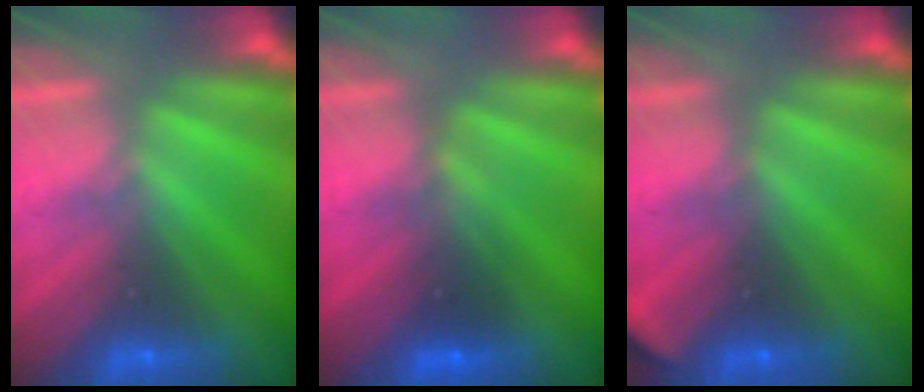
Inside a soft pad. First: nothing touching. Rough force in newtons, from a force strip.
{"total": 2.6}
{"total": 2.1}